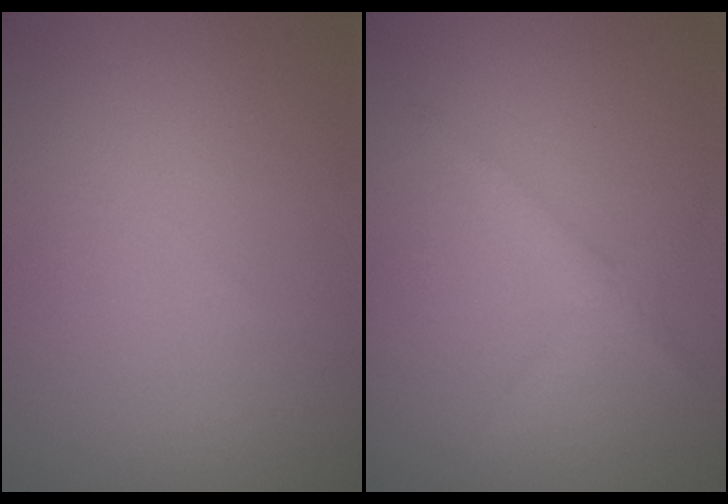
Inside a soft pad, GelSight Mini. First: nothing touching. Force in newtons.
{"total": 1.9, "press": 1.9, "slide": 0.0}